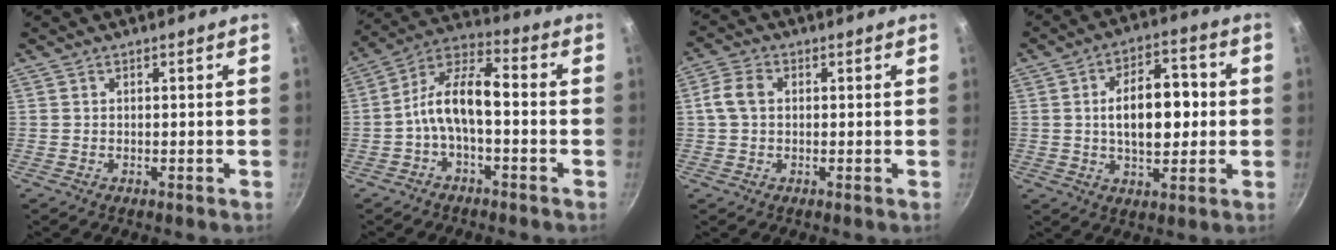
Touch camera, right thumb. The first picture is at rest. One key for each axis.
{"total": 11.1, "fx": -1.6, "fy": 5.1, "fz": 9.7, "tx": -0.176, "ty": 0.047, "tz": -0.040}
{"total": 5.0, "fx": 0.5, "fy": 3.6, "fz": 3.4, "tx": -0.073, "ty": 0.014, "tz": 0.007}
{"total": 12.9, "fx": 0.6, "fy": 7.0, "fz": 10.8, "tx": -0.147, "ty": 0.018, "tz": 0.007}